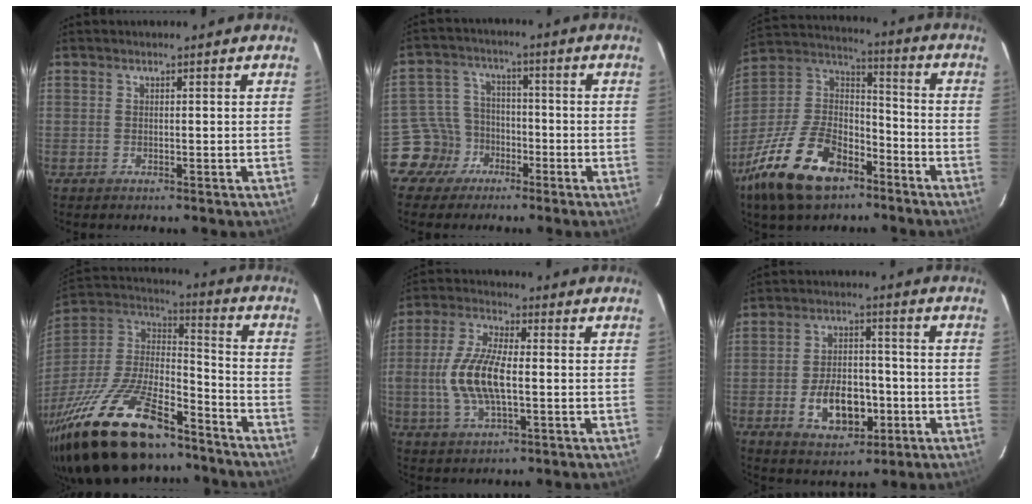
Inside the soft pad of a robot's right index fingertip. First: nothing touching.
{"total": 7.9, "force": [-4.7, 6.4, 0.1], "torque": [-0.021, 0.027, -0.086]}
{"total": 22.4, "force": [-13.4, 11.9, 13.4], "torque": [-0.297, -0.001, -0.233]}
{"total": 32.0, "force": [-22.1, 12.7, 19.3], "torque": [-0.402, -0.025, -0.357]}
{"total": 11.8, "force": [-1.3, 4.9, 10.6], "torque": [-0.226, 0.005, -0.026]}
{"total": 11.3, "force": [-3.5, 7.0, 8.1], "torque": [-0.157, 0.010, -0.041]}